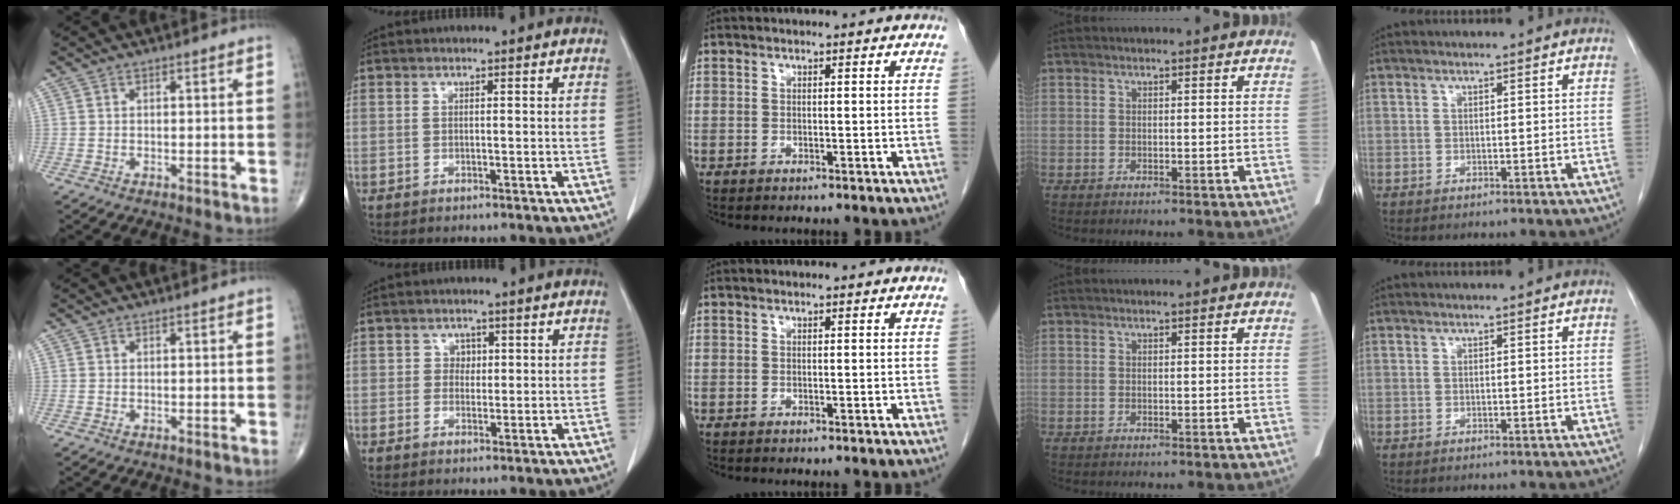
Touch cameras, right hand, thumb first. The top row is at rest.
{"index": {"total": 2.3, "force": [0.5, 2.1, 1.0], "torque": [-0.012, 0.005, 0.007]}}